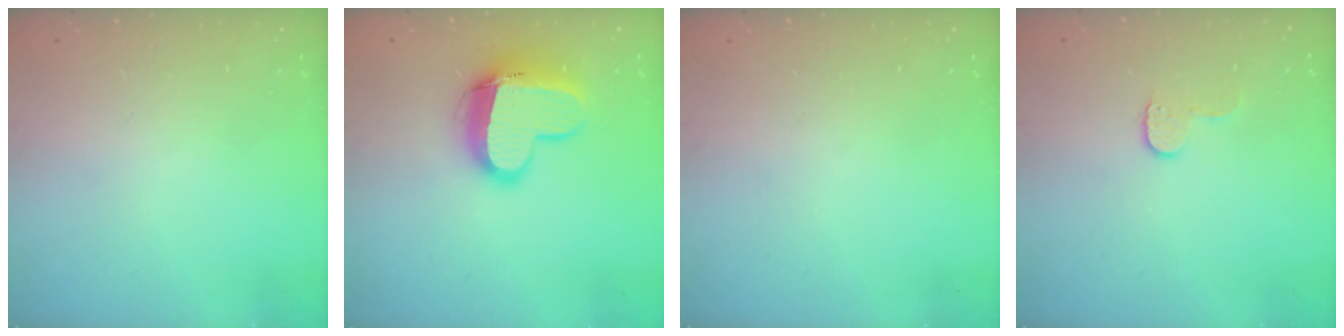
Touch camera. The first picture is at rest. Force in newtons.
{"total": 13.5, "press": 13.5, "slide": 1.4}
{"total": 0.0}
{"total": 5.1, "press": 5.0, "slide": 0.5}